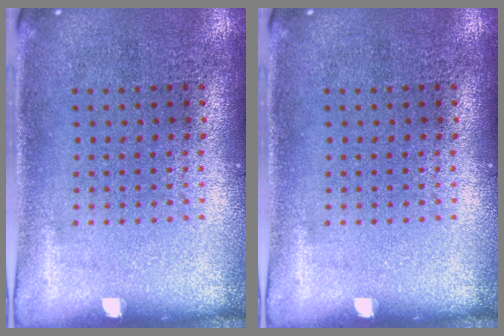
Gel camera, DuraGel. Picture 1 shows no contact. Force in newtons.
{"total": 0.0}